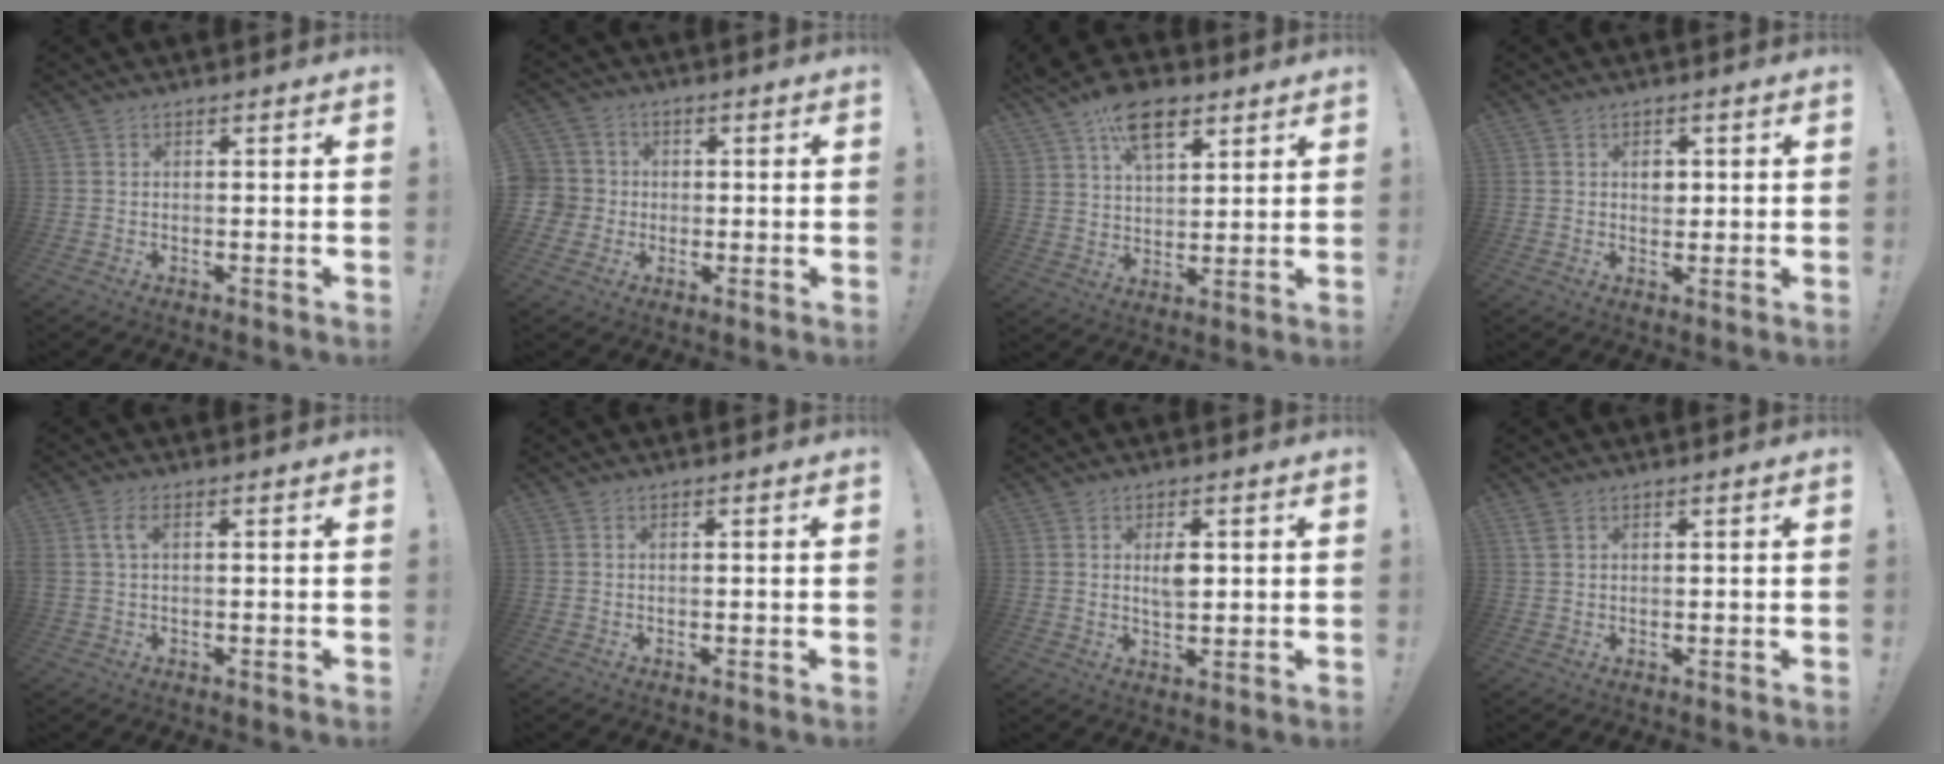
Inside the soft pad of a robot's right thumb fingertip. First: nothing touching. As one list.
[{"total": 6.2, "force": [-0.4, 6.0, 1.5], "torque": [-0.039, 0.010, -0.005]}, {"total": 13.2, "force": [8.3, 7.5, 7.1], "torque": [-0.117, -0.035, 0.152]}, {"total": 3.3, "force": [0.5, 2.7, 1.8], "torque": [-0.018, -0.001, 0.002]}, {"total": 3.3, "force": [0.7, 1.2, 3.0], "torque": [-0.072, 0.006, 0.012]}, {"total": 0.0}, {"total": 4.6, "force": [0.9, 2.5, 3.7], "torque": [-0.047, -0.006, 0.009]}, {"total": 2.2, "force": [1.3, 1.1, 1.4], "torque": [-0.021, -0.001, 0.023]}]